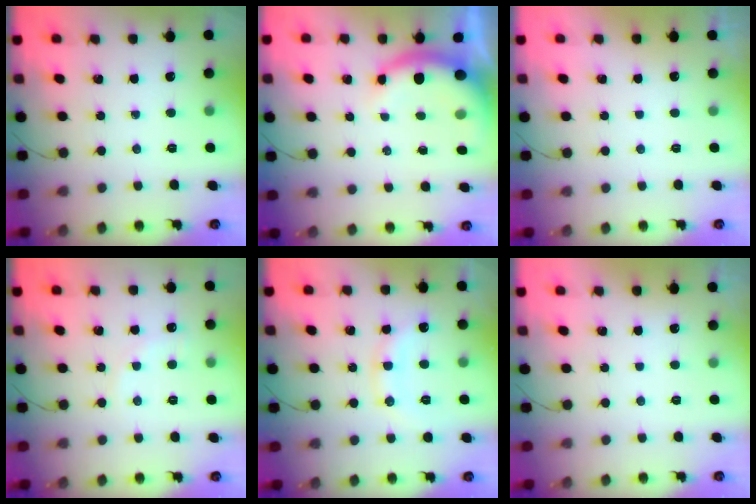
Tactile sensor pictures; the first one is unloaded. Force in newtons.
{"total": 7.3, "press": 7.2, "slide": 0.7}
{"total": 3.0, "press": 3.0, "slide": 0.1}
{"total": 4.2, "press": 3.9, "slide": 1.3}
{"total": 10.6, "press": 10.6, "slide": 0.1}
{"total": 3.0, "press": 3.0, "slide": 0.1}